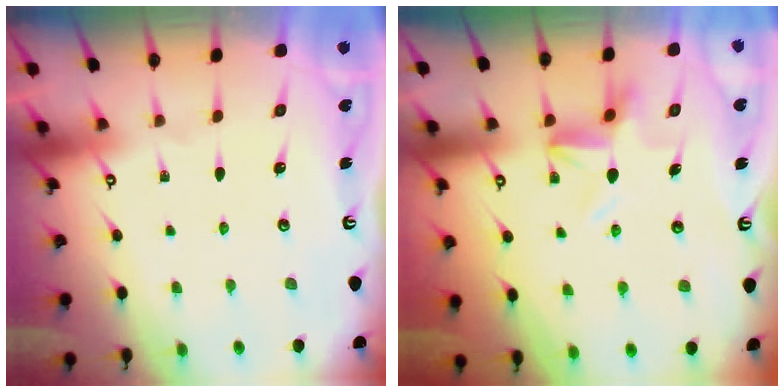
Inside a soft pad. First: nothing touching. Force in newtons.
{"total": 5.5, "press": 5.2, "slide": 1.8}